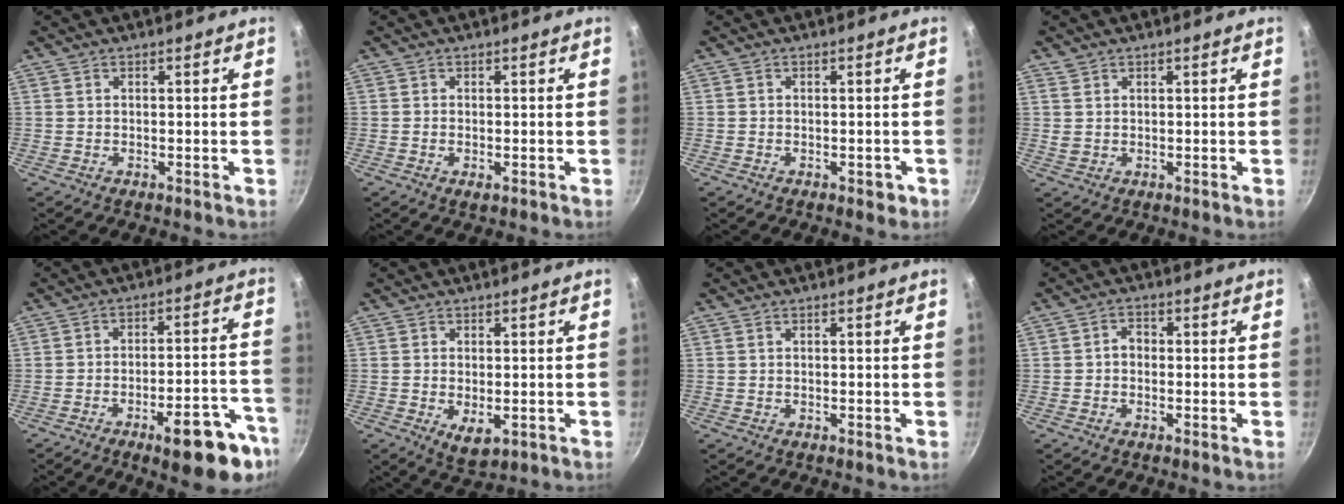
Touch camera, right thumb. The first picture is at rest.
{"total": 1.3, "force": [-0.5, 0.6, 1.1], "torque": [-0.023, 0.000, -0.005]}
{"total": 1.7, "force": [-0.7, 1.0, 1.1], "torque": [-0.008, 0.001, -0.008]}
{"total": 1.7, "force": [1.1, 1.2, 0.4], "torque": [-0.001, -0.006, 0.022]}
{"total": 14.6, "force": [-8.3, 4.2, 11.3], "torque": [-0.123, 0.065, -0.110]}
{"total": 4.3, "force": [-1.1, 2.2, 3.6], "torque": [-0.059, -0.012, -0.008]}
{"total": 0.0}
{"total": 2.5, "force": [-0.3, 1.9, 1.5], "torque": [-0.013, 0.012, -0.012]}